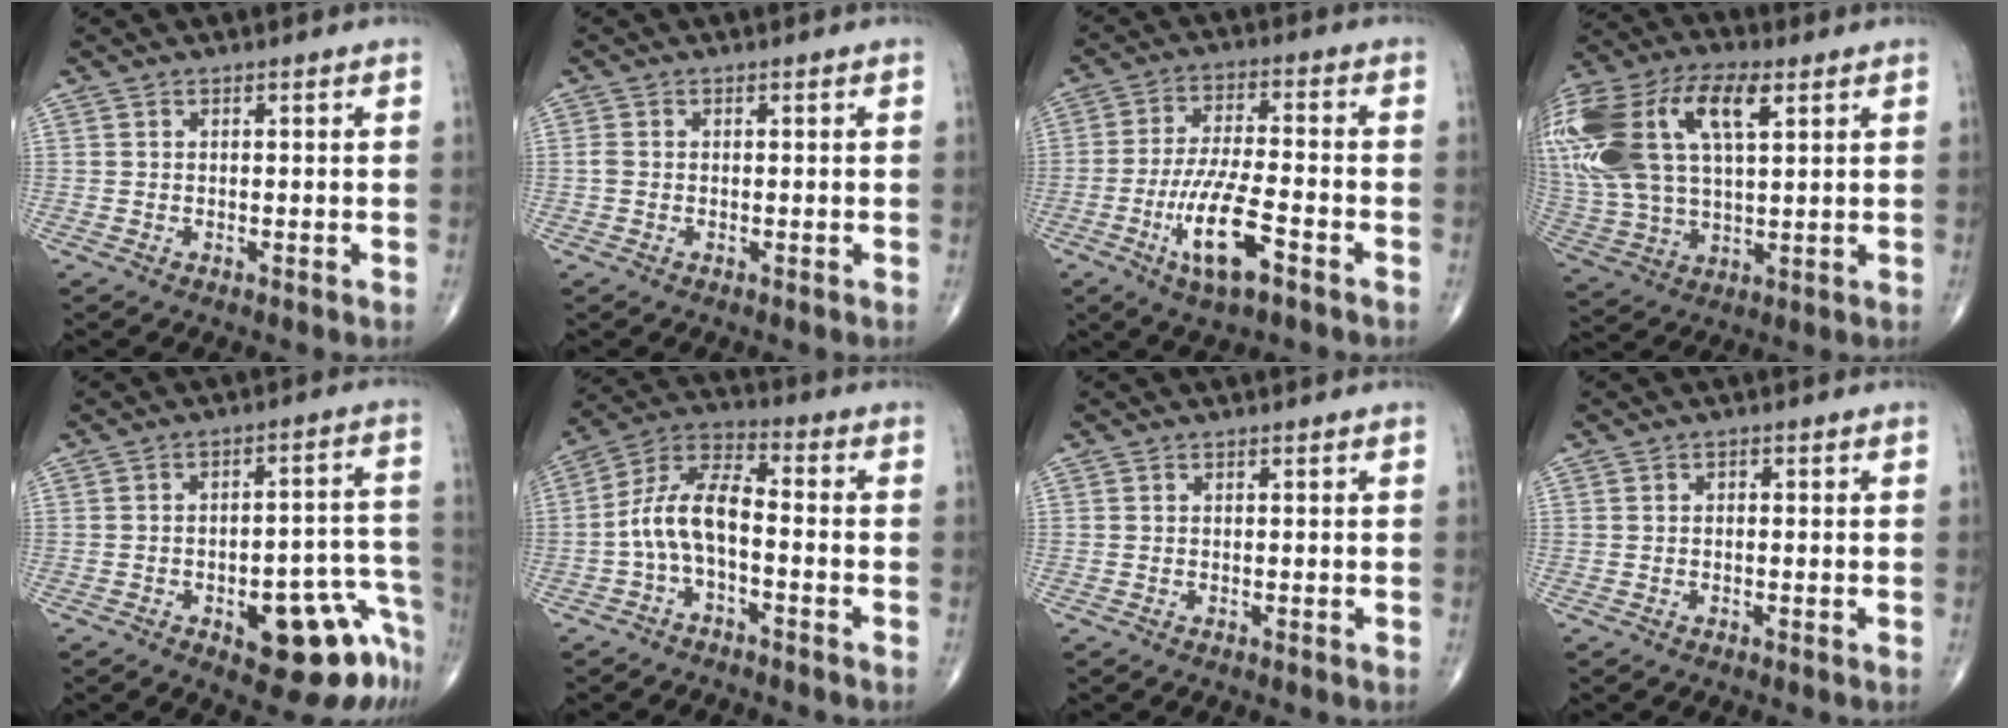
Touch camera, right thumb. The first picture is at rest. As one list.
[{"total": 1.0, "force": [-0.2, 0.8, 0.6], "torque": [-0.014, -0.001, -0.005]}, {"total": 11.6, "force": [-5.1, 3.3, 9.9], "torque": [-0.193, 0.020, -0.090]}, {"total": 28.5, "force": [9.4, 15.0, 22.3], "torque": [-0.524, 0.042, 0.176]}, {"total": 15.0, "force": [-7.8, 5.7, 11.4], "torque": [-0.076, 0.077, -0.087]}, {"total": 9.5, "force": [-2.3, 4.3, 8.1], "torque": [-0.157, 0.047, -0.056]}, {"total": 0.0}, {"total": 0.6, "force": [0.0, 0.4, 0.4], "torque": [-0.003, 0.001, -0.003]}]